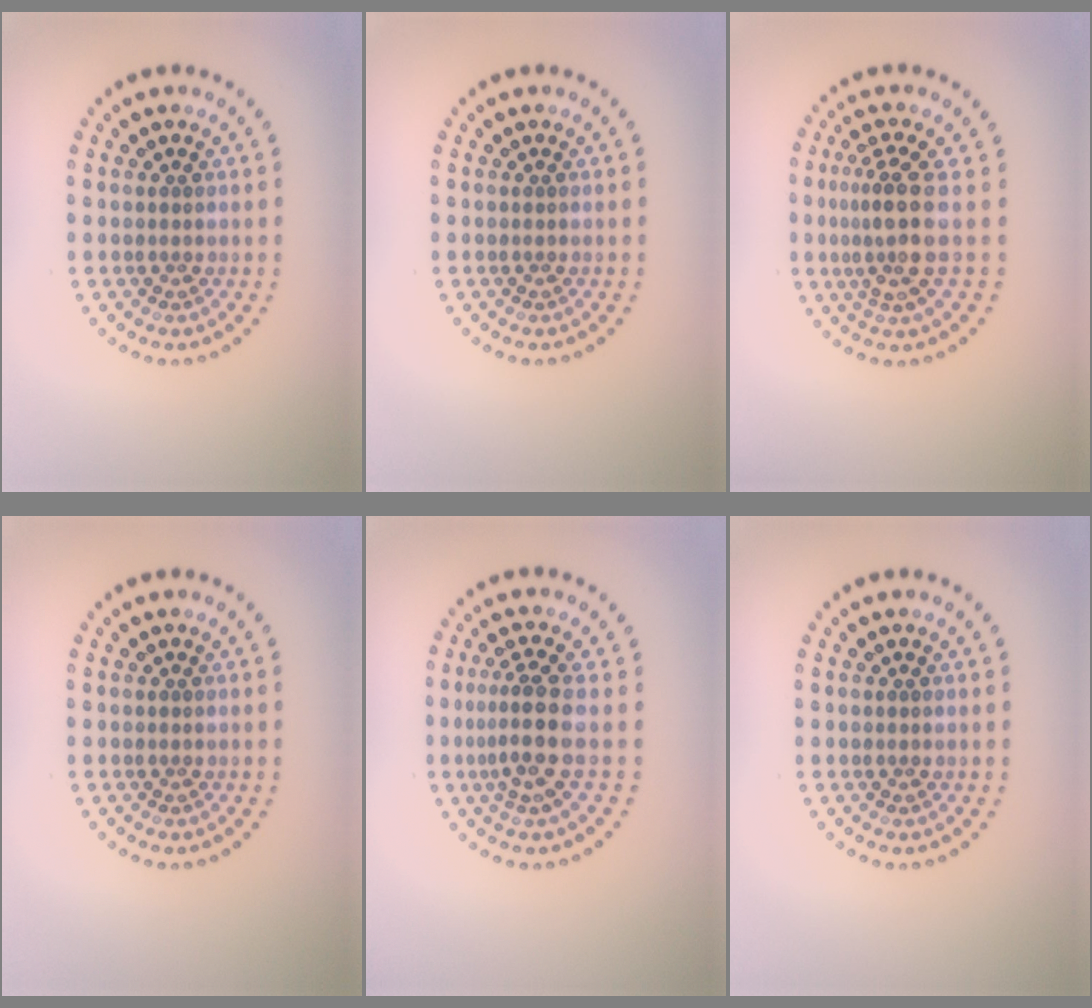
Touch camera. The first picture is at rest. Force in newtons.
{"total": 0.0}
{"total": 3.9, "press": 2.9, "slide": 2.6}
{"total": 0.0}
{"total": 3.3, "press": 2.5, "slide": 2.1}
{"total": 0.0}